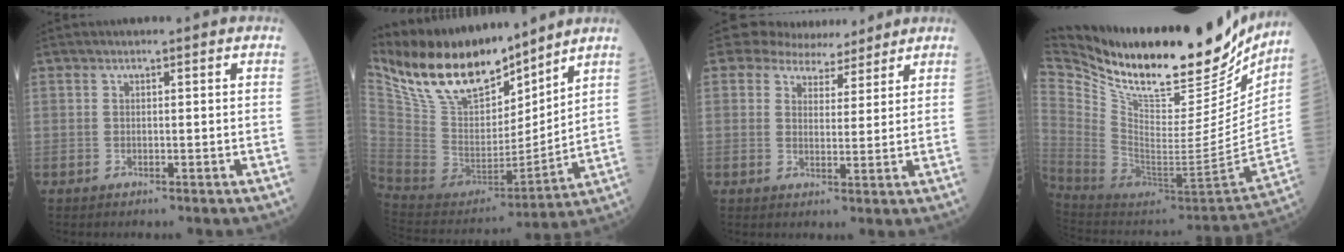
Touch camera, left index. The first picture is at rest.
{"total": 18.0, "force": [14.8, 5.7, 8.6], "torque": [-0.173, 0.002, 0.285]}
{"total": 5.9, "force": [5.4, 2.4, 0.2], "torque": [-0.002, 0.002, 0.076]}
{"total": 31.9, "force": [25.1, 9.3, 17.2], "torque": [-0.330, -0.044, 0.394]}